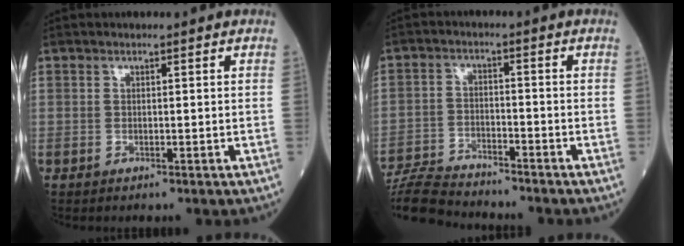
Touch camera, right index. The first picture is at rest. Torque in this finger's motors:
{"motor_torque": [-1.94, -0.20, -1.05, -0.21]}